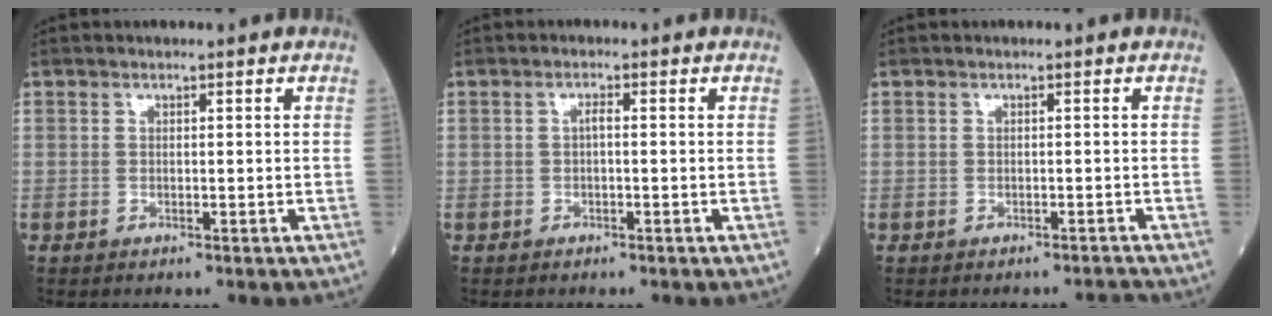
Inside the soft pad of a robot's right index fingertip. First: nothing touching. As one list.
[{"total": 1.0, "force": [-0.1, 0.3, 1.0], "torque": [-0.018, 0.004, -0.004]}, {"total": 1.2, "force": [-1.2, -0.3, 0.1], "torque": [-0.004, -0.003, -0.012]}]